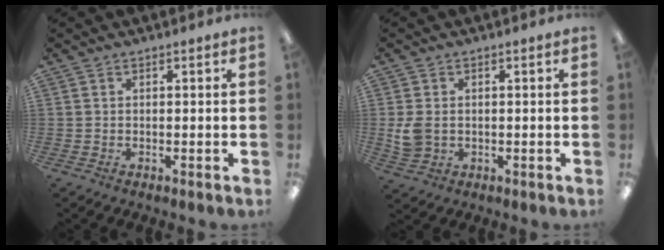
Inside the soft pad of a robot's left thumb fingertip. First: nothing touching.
{"total": 4.9, "force": [0.4, 3.9, 2.9], "torque": [-0.068, 0.004, 0.009]}